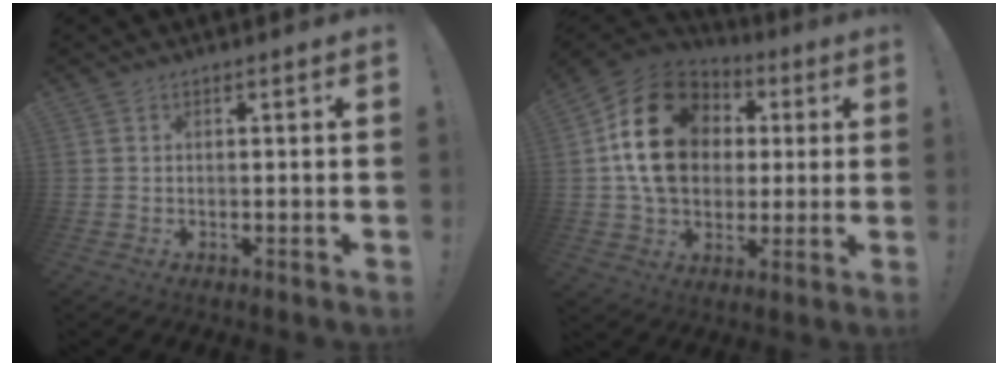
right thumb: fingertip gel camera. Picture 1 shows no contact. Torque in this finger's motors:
{"motor_torque": [2.57, 2.42, 1.67, -0.10, 0.19]}